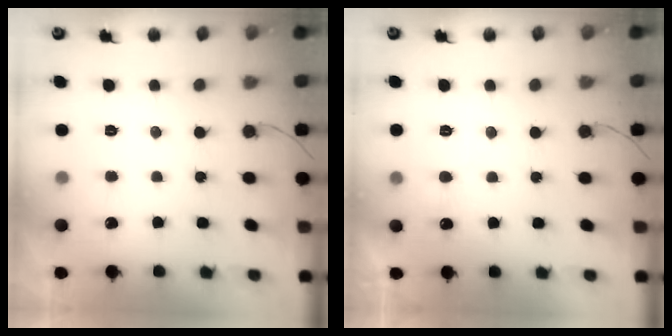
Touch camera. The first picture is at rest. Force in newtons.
{"total": 5.4, "press": 5.3, "slide": 0.5}